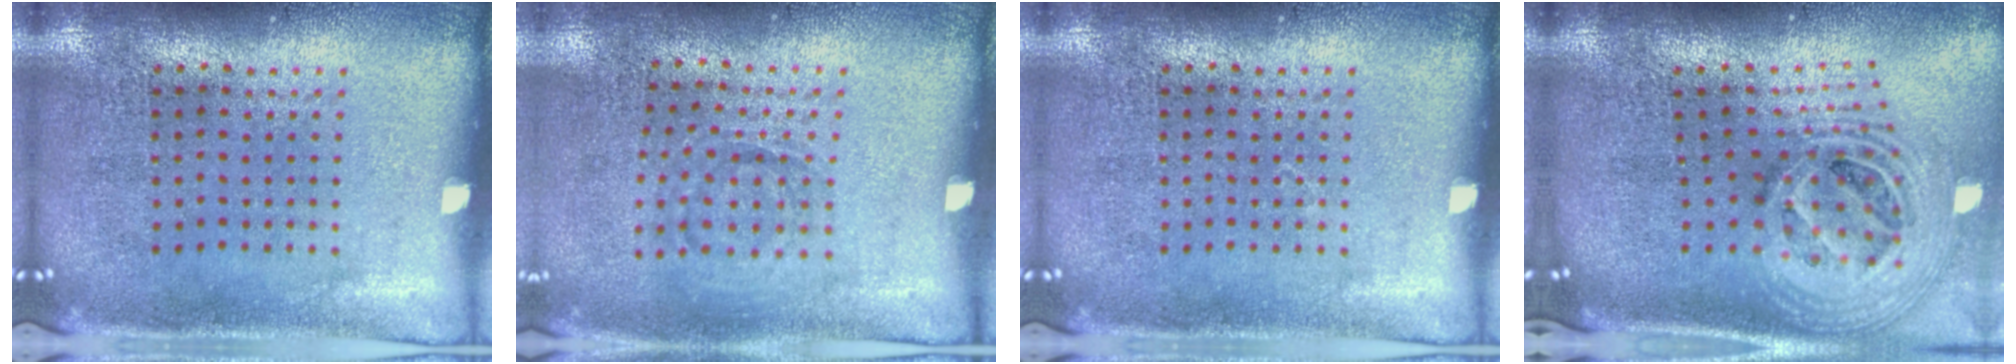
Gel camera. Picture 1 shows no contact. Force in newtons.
{"total": 1.0, "press": 0.7, "slide": 0.7}
{"total": 0.0}
{"total": 2.6, "press": 1.9, "slide": 1.9}